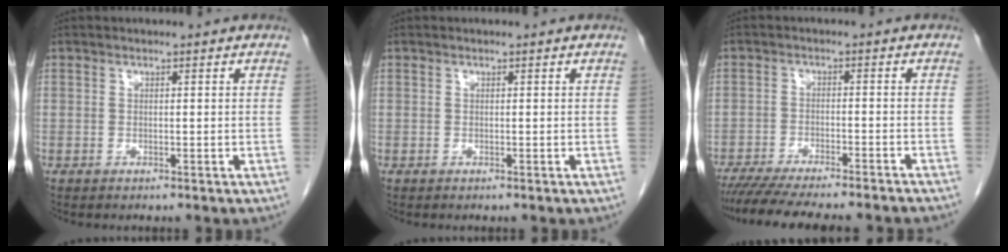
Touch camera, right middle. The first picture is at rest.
{"total": 0.0}
{"total": 16.5, "force": [-14.7, 1.2, 7.4], "torque": [-0.117, -0.030, -0.204]}